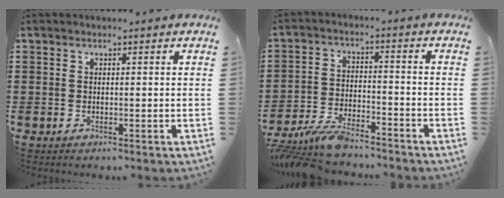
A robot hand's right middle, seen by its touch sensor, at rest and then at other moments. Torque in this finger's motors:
{"motor_torque": [1.15, -0.14, 0.46, 0.09]}